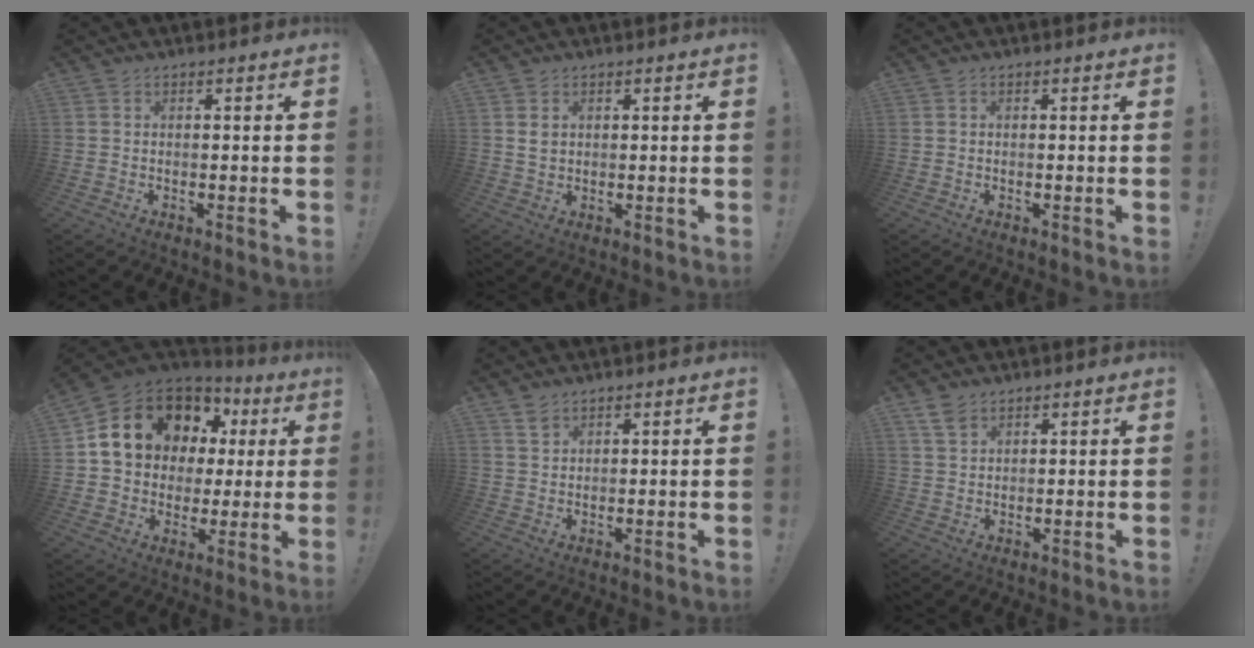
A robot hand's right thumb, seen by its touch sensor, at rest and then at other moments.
{"total": 2.4, "force": [0.9, 1.8, 1.3], "torque": [-0.011, -0.003, 0.014]}
{"total": 0.0}
{"total": 16.7, "force": [7.8, 12.6, 7.9], "torque": [-0.129, -0.037, 0.166]}
{"total": 2.5, "force": [2.0, 1.1, 1.0], "torque": [-0.011, -0.013, 0.036]}
{"total": 4.3, "force": [3.0, 2.4, 1.8], "torque": [-0.032, -0.014, 0.058]}